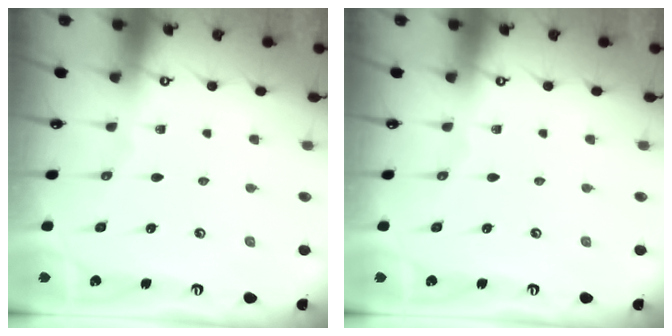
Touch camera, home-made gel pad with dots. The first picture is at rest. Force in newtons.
{"total": 0.0}